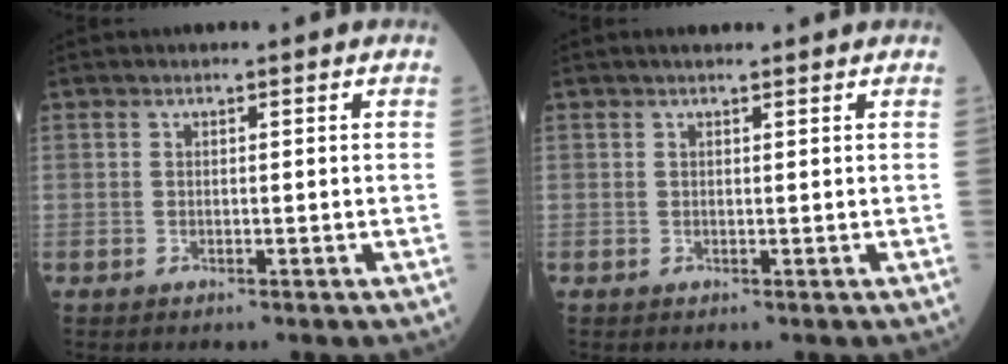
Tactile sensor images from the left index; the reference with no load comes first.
{"total": 1.7, "force": [1.6, 0.5, 0.5], "torque": [-0.009, 0.020, 0.027]}